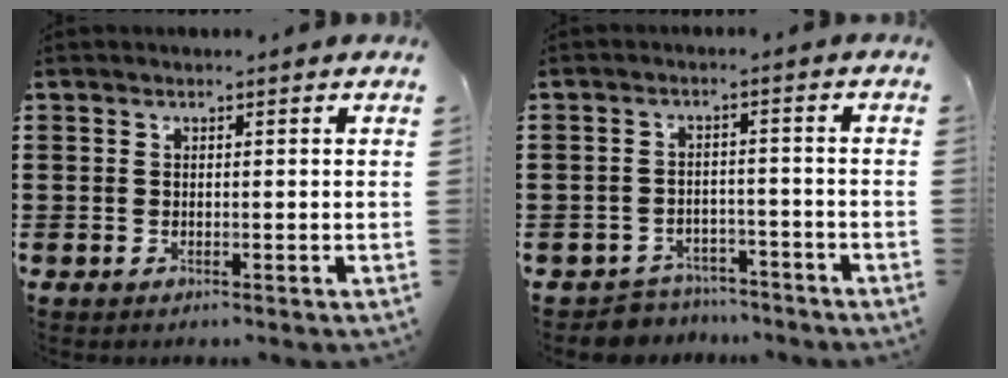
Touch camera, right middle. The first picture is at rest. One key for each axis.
{"total": 4.0, "fx": -3.9, "fy": 0.8, "fz": -0.3, "tx": -0.005, "ty": 0.003, "tz": -0.085}